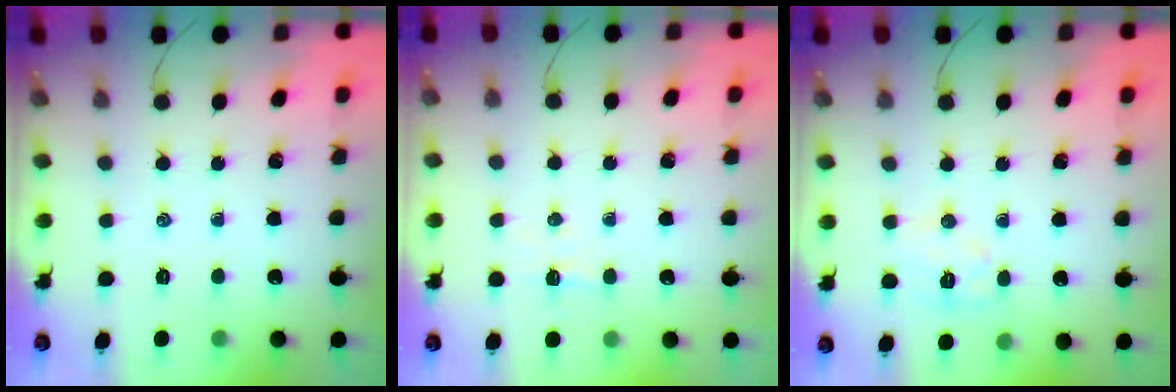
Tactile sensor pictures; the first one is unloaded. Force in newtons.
{"total": 3.5, "press": 3.4, "slide": 1.0}
{"total": 6.4, "press": 6.4, "slide": 0.4}